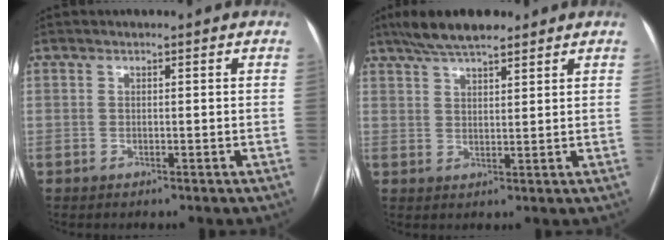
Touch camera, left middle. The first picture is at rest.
{"total": 8.3, "force": [6.6, 1.9, 4.8], "torque": [-0.083, 0.025, 0.112]}